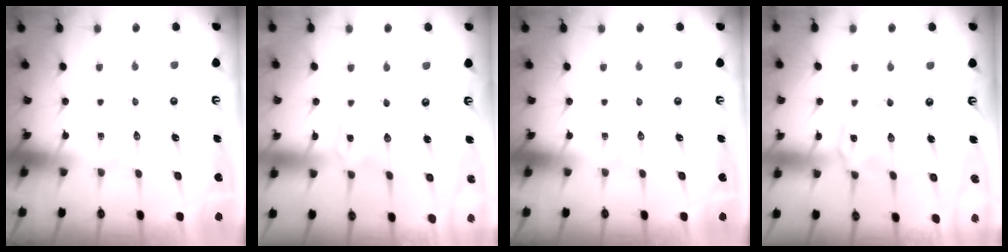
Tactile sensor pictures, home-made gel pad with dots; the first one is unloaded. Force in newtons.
{"total": 0.0}
{"total": 0.0}
{"total": 0.8, "press": 0.7, "slide": 0.4}